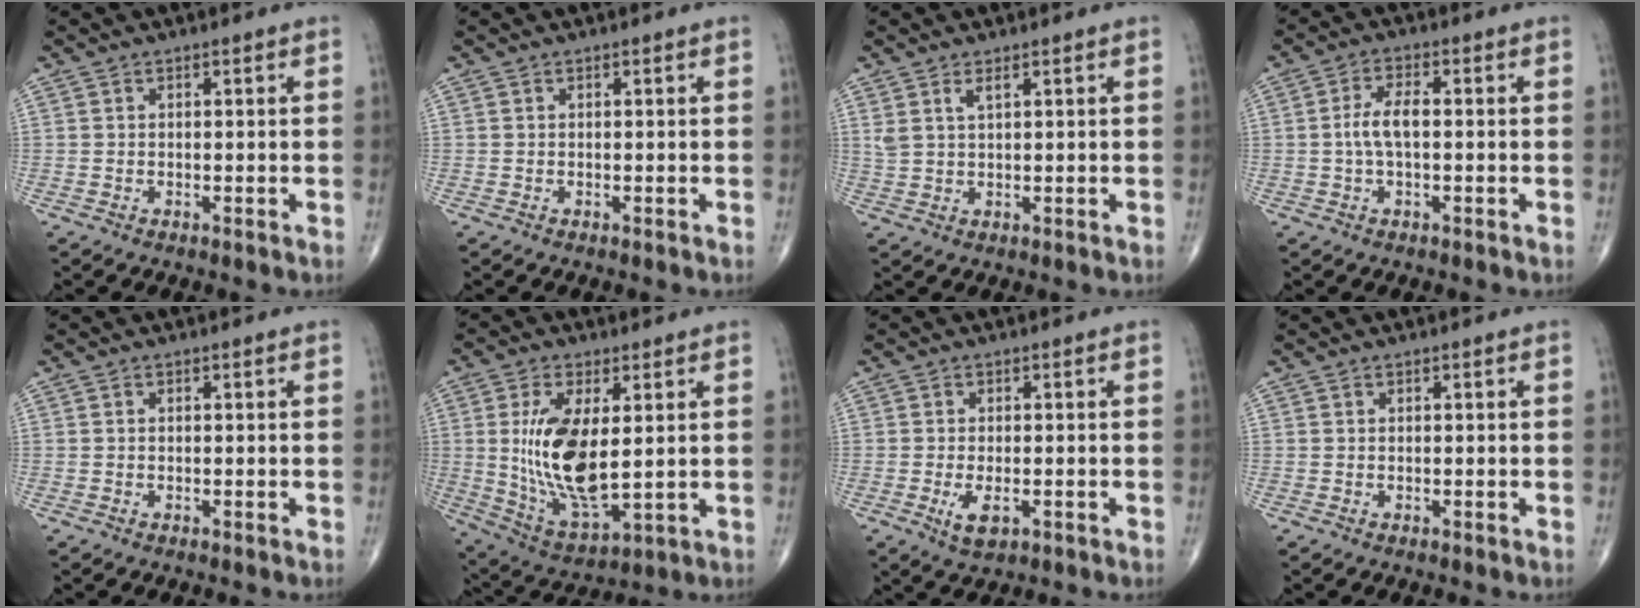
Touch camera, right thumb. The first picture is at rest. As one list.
[{"total": 0.0}, {"total": 2.7, "force": [1.6, 0.9, 2.1], "torque": [-0.046, -0.004, 0.038]}, {"total": 4.8, "force": [-0.2, 2.0, 4.4], "torque": [-0.095, 0.013, -0.007]}, {"total": 0.0}, {"total": 15.5, "force": [1.8, 6.9, 13.8], "torque": [-0.262, -0.023, 0.048]}, {"total": 3.9, "force": [-1.3, 1.8, 3.2], "torque": [-0.057, -0.006, -0.017]}, {"total": 0.0}]